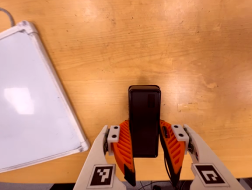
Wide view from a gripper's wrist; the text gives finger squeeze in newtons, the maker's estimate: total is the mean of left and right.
{"total": 4.6, "left": 3.2, "right": 5.9}